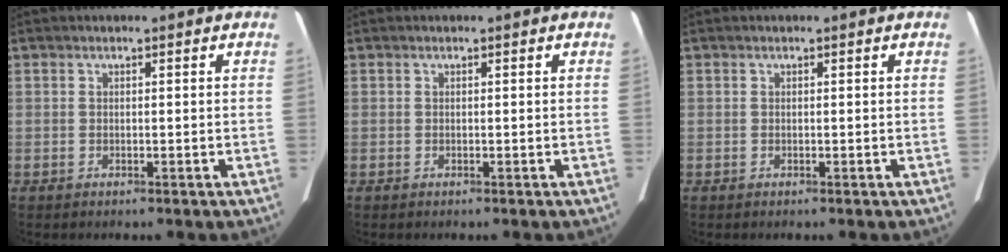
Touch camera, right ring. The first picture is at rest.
{"total": 0.0}
{"total": 0.0}